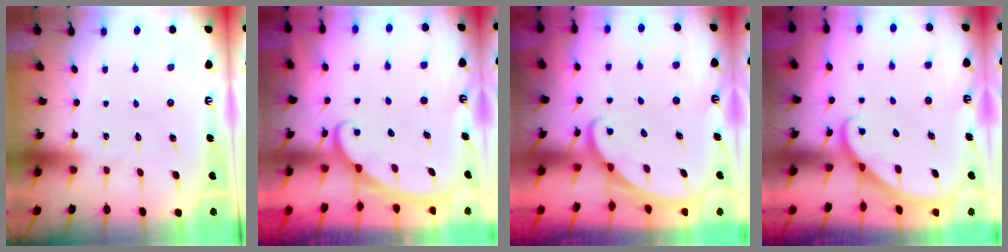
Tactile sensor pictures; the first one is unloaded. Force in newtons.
{"total": 2.5, "press": 2.5, "slide": 0.4}
{"total": 2.0, "press": 2.0, "slide": 0.0}
{"total": 1.9, "press": 1.9, "slide": 0.1}